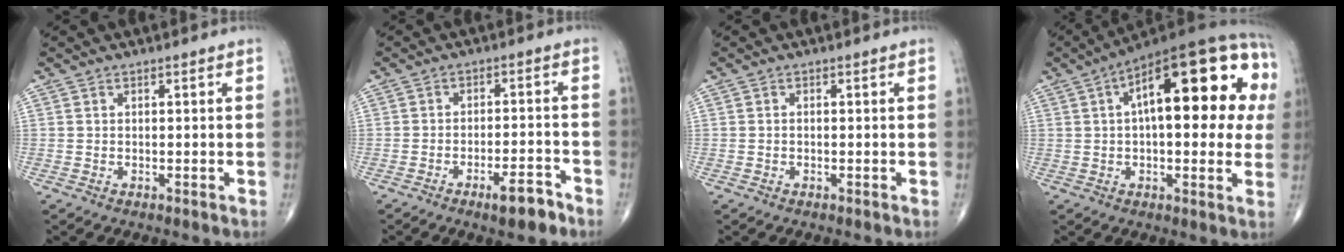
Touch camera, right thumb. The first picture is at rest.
{"total": 5.9, "force": [-3.9, 1.6, 4.2], "torque": [-0.062, 0.025, -0.057]}
{"total": 0.5, "force": [-0.1, 0.3, 0.4], "torque": [-0.010, 0.001, -0.004]}
{"total": 26.2, "force": [5.7, 10.1, 23.5], "torque": [-0.315, 0.038, 0.070]}